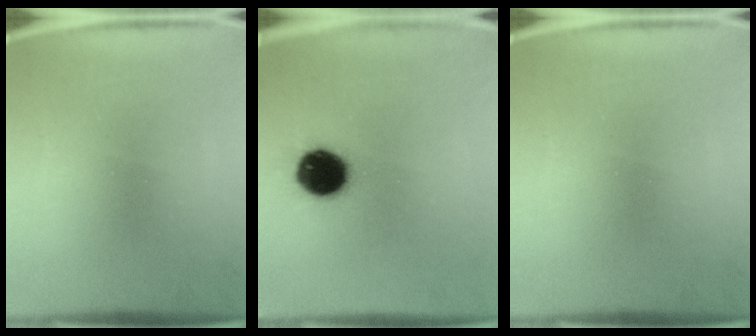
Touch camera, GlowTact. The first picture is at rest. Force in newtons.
{"total": 12.5}
{"total": 0.0}